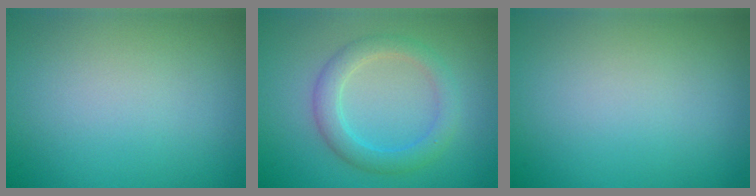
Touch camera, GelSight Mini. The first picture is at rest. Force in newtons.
{"total": 3.3, "press": 3.3, "slide": 0.1}
{"total": 0.0}